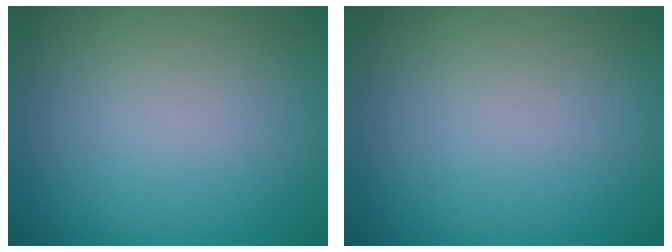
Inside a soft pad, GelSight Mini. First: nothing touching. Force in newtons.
{"total": 0.0}